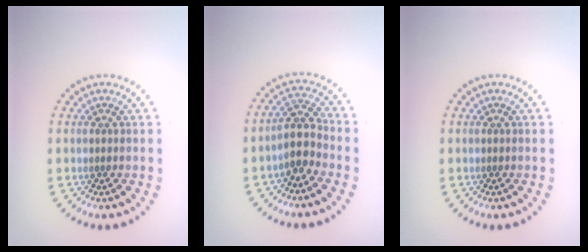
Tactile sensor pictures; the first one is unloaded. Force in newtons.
{"total": 2.8, "press": 2.3, "slide": 1.6}
{"total": 0.0}